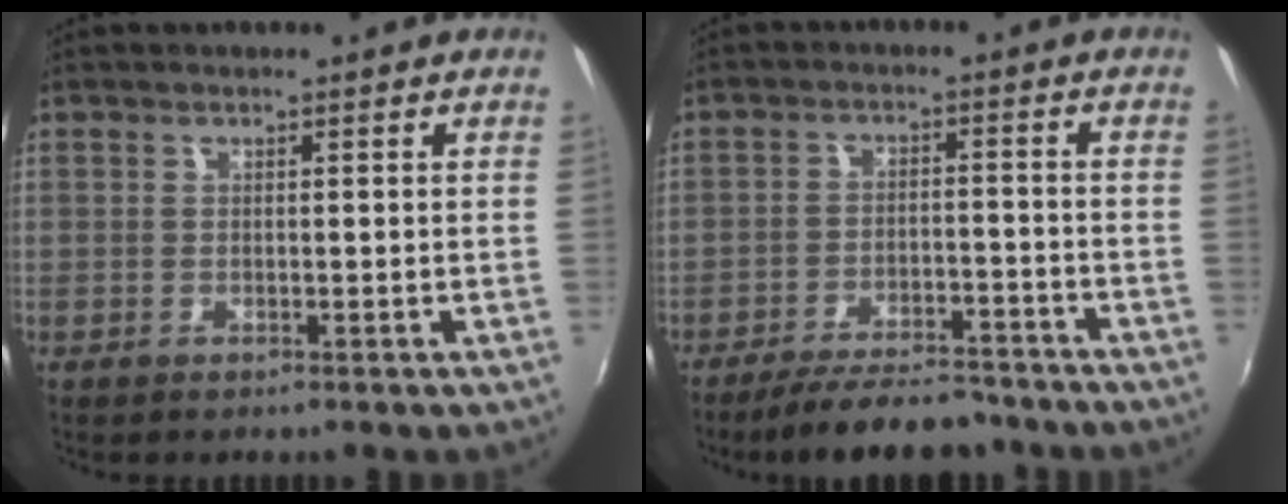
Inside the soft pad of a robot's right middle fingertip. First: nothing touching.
{"total": 12.2, "force": [-10.7, 3.5, 4.8], "torque": [-0.108, 0.003, -0.154]}